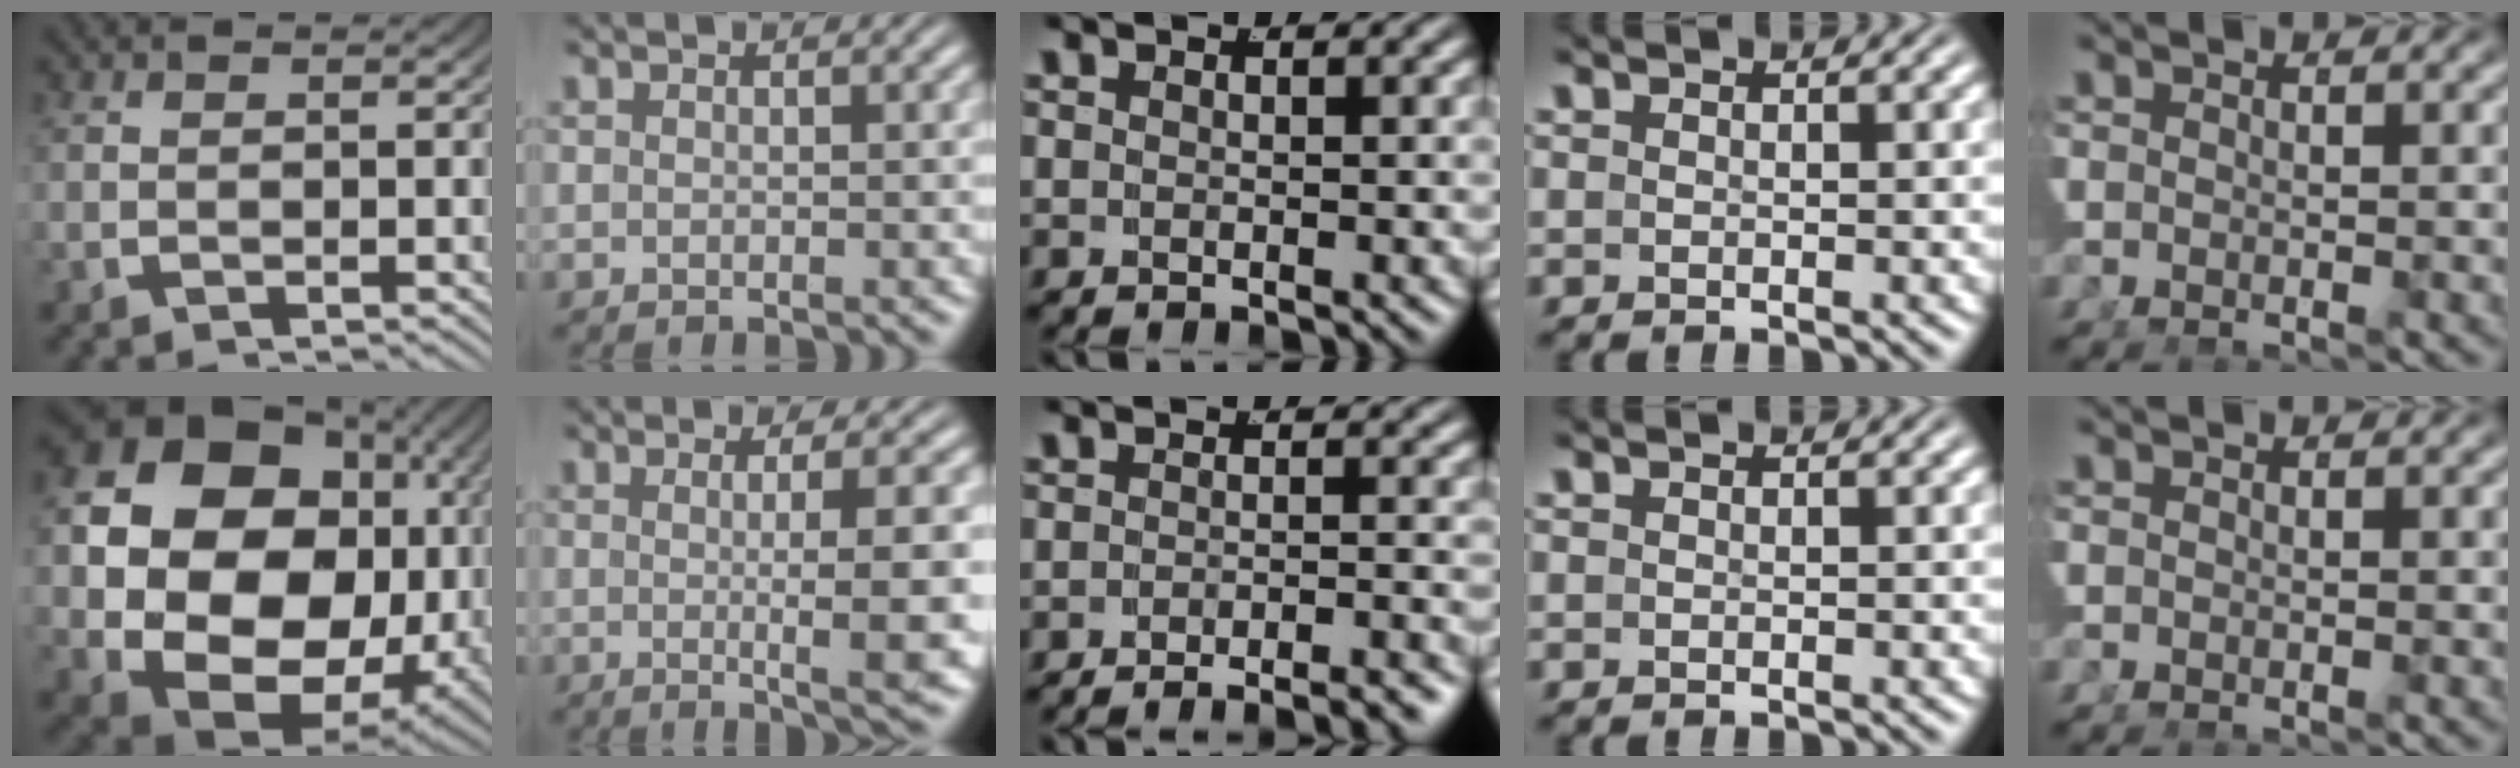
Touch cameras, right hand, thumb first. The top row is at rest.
{"thumb": {"total": 22.8, "force": [-0.2, 16.8, 15.5], "torque": [-0.307, -0.060, 0.011]}, "index": {"total": 6.7, "force": [-0.8, 0.4, 6.7], "torque": [-0.086, -0.001, -0.011]}, "middle": {"total": 5.3, "force": [-5.1, 0.5, 1.5], "torque": [-0.005, -0.002, -0.082]}}